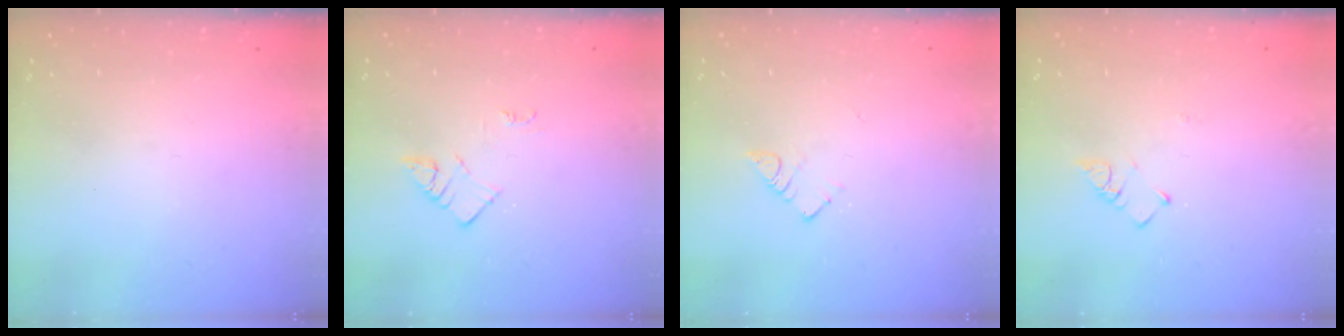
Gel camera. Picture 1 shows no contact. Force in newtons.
{"total": 3.0, "press": 3.0, "slide": 0.4}
{"total": 3.9, "press": 3.9, "slide": 0.2}
{"total": 2.6, "press": 2.6, "slide": 0.5}